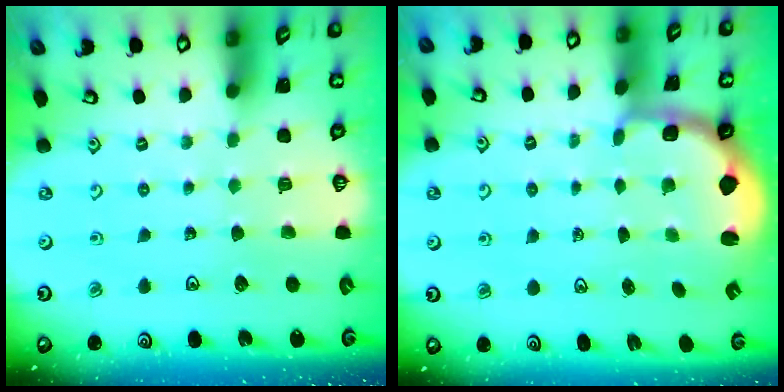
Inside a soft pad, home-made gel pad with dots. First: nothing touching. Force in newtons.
{"total": 2.4, "press": 1.1, "slide": 2.2}